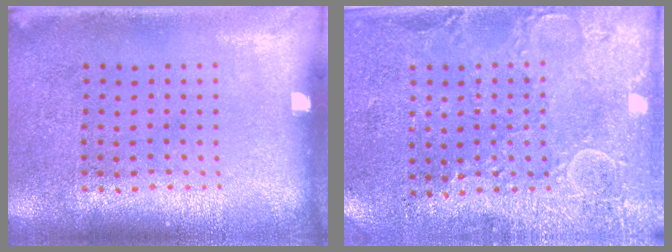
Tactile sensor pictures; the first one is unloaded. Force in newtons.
{"total": 2.8, "press": 2.7, "slide": 0.8}